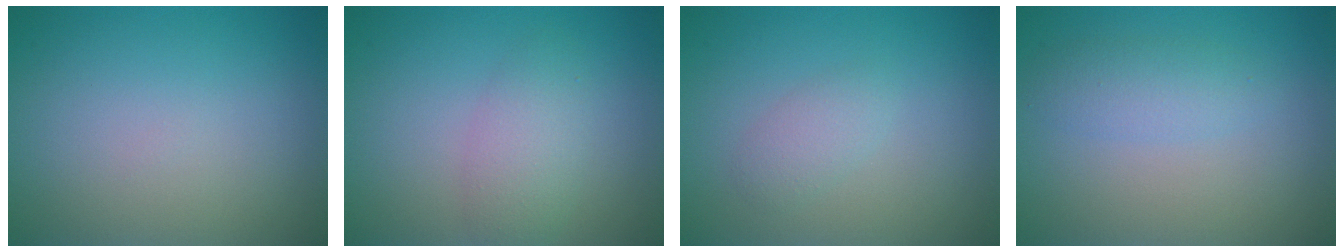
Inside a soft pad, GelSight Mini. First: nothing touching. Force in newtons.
{"total": 1.9, "press": 1.9, "slide": 0.1}
{"total": 1.5, "press": 1.5, "slide": 0.0}
{"total": 2.1, "press": 2.0, "slide": 0.2}